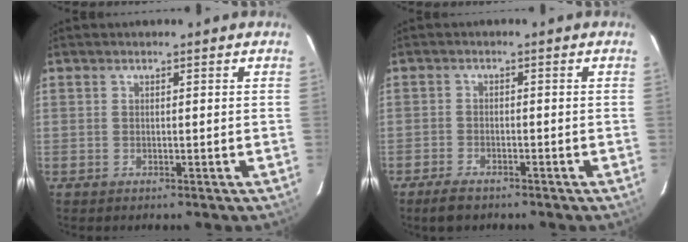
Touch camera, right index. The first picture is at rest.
{"total": 4.1, "force": [-3.3, 1.7, 1.9], "torque": [-0.053, -0.004, -0.059]}